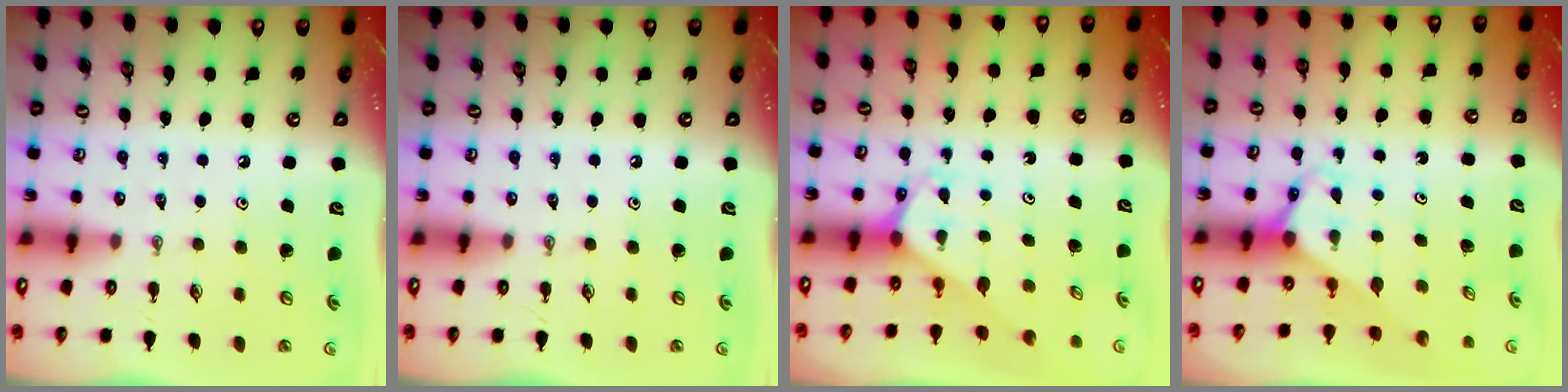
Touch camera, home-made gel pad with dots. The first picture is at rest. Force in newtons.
{"total": 0.0}
{"total": 2.5, "press": 2.5, "slide": 0.1}
{"total": 2.8, "press": 2.8, "slide": 0.1}